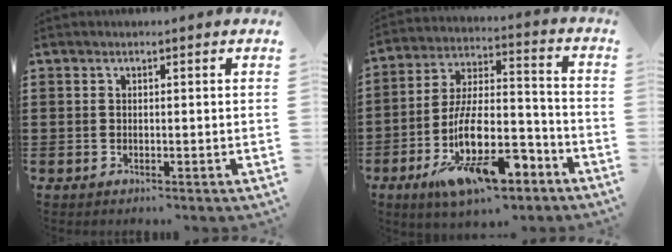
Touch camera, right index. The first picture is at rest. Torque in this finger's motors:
{"motor_torque": [2.05, 0.08, 1.05, 0.21]}